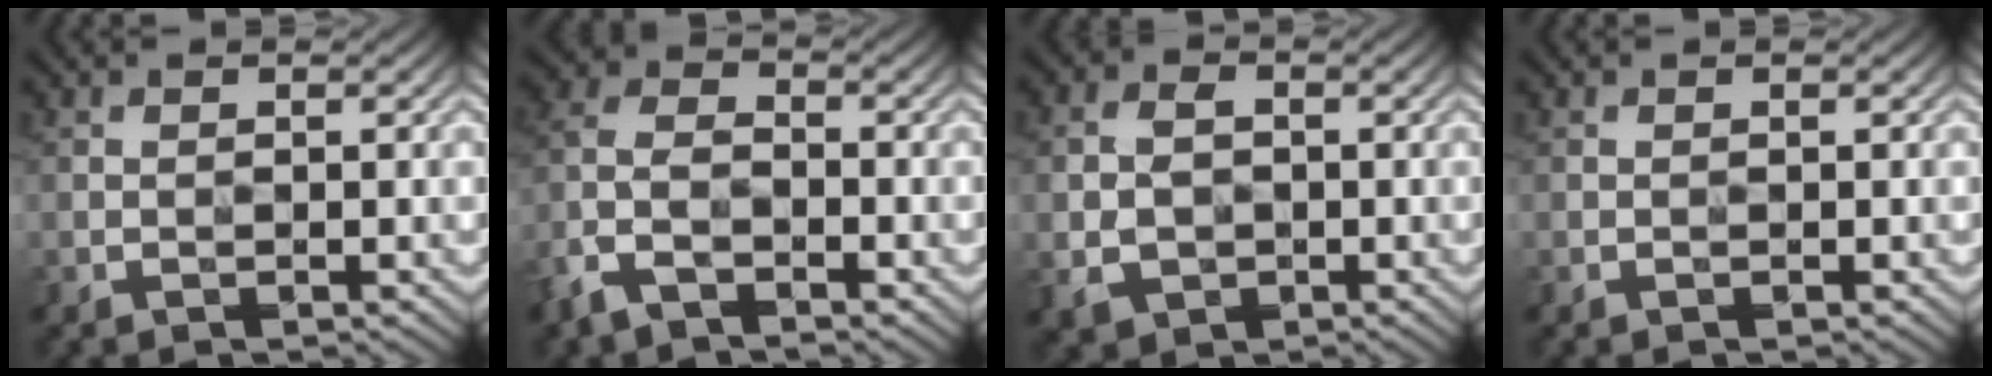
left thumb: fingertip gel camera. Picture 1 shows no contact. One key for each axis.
{"total": 6.8, "fx": -4.3, "fy": 3.2, "fz": 4.1, "tx": -0.101, "ty": -0.005, "tz": -0.103}
{"total": 4.6, "fx": -0.8, "fy": 3.6, "fz": 2.8, "tx": -0.061, "ty": -0.007, "tz": -0.011}
{"total": 0.0}